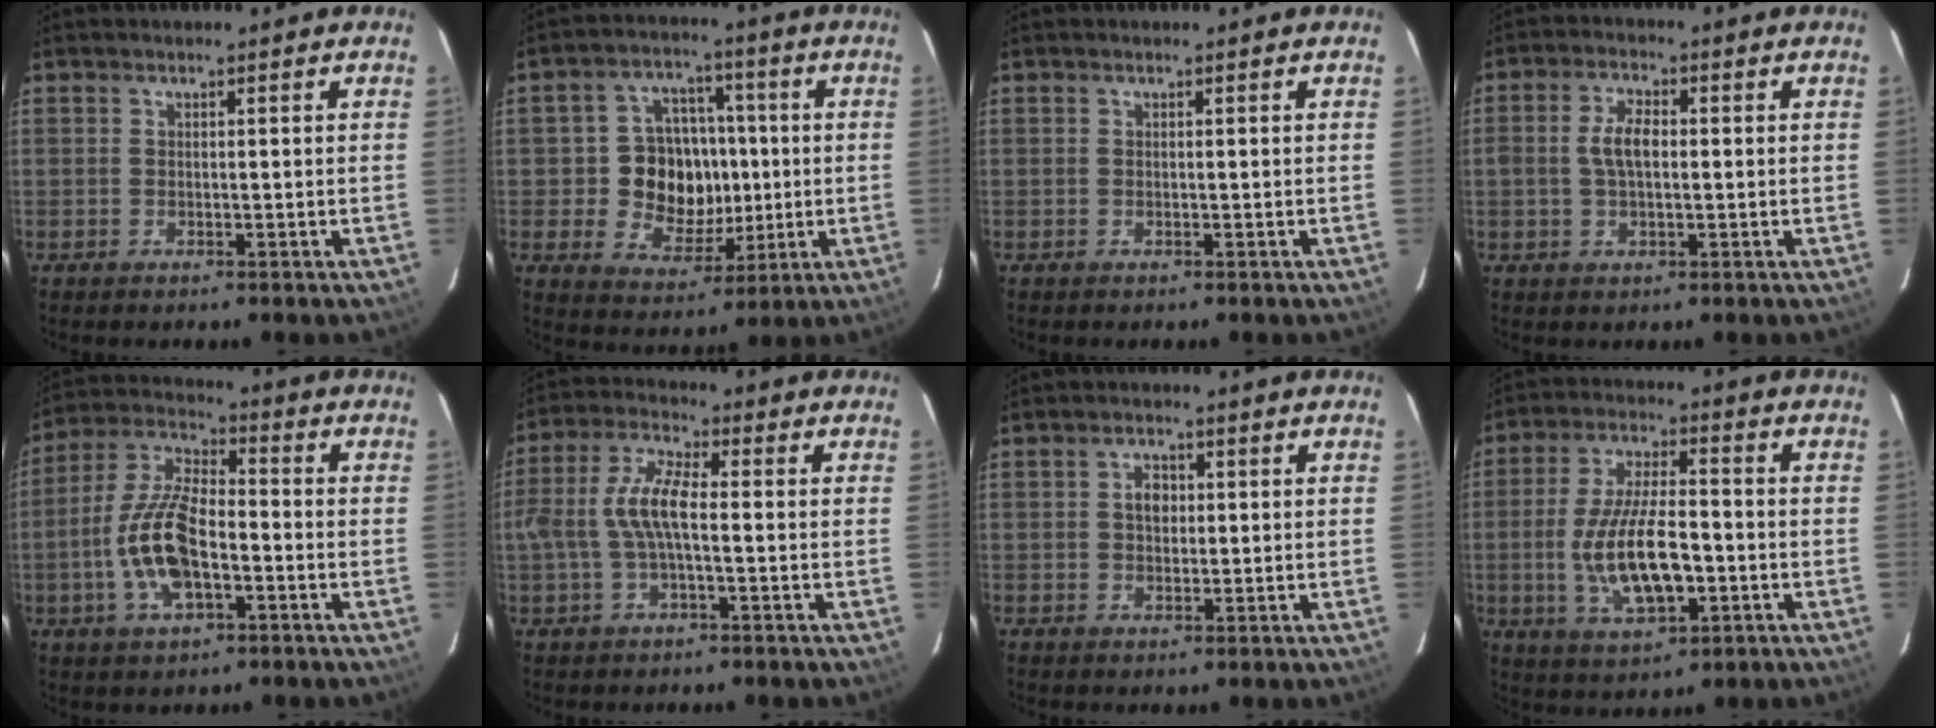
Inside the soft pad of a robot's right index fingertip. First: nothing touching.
{"total": 11.9, "force": [-0.5, 10.4, 5.7], "torque": [-0.126, 0.020, 0.000]}
{"total": 0.0}
{"total": 5.1, "force": [0.1, 2.6, 4.3], "torque": [-0.086, 0.009, 0.003]}
{"total": 13.3, "force": [-3.8, 5.7, 11.4], "torque": [-0.242, 0.004, -0.072]}
{"total": 8.4, "force": [-0.8, 2.7, 7.9], "torque": [-0.168, 0.012, -0.014]}
{"total": 2.9, "force": [0.4, 2.2, 1.8], "torque": [-0.028, 0.009, 0.006]}
{"total": 14.0, "force": [-3.0, 5.3, 12.5], "torque": [-0.251, -0.008, -0.045]}